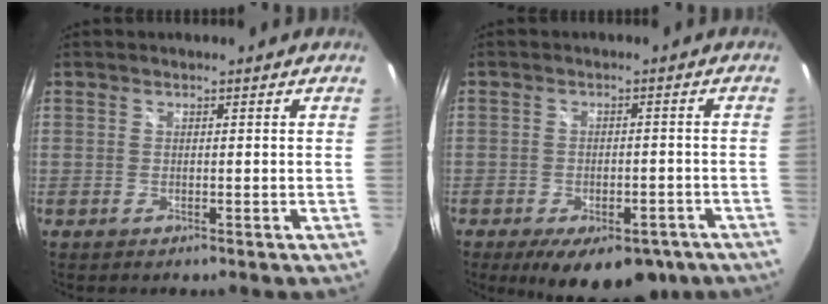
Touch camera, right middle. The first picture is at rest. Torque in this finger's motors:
{"motor_torque": [0.92, -1.21, 0.17, 0.12]}